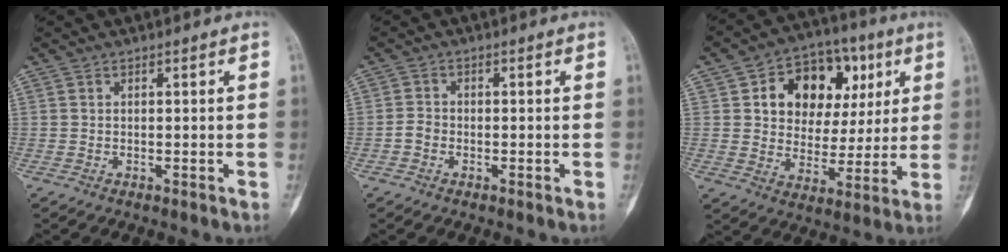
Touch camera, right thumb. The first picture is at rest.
{"total": 2.0, "force": [-0.8, 1.5, 0.9], "torque": [-0.013, 0.008, -0.019]}
{"total": 17.3, "force": [5.5, 12.3, 10.8], "torque": [-0.108, 0.007, 0.092]}